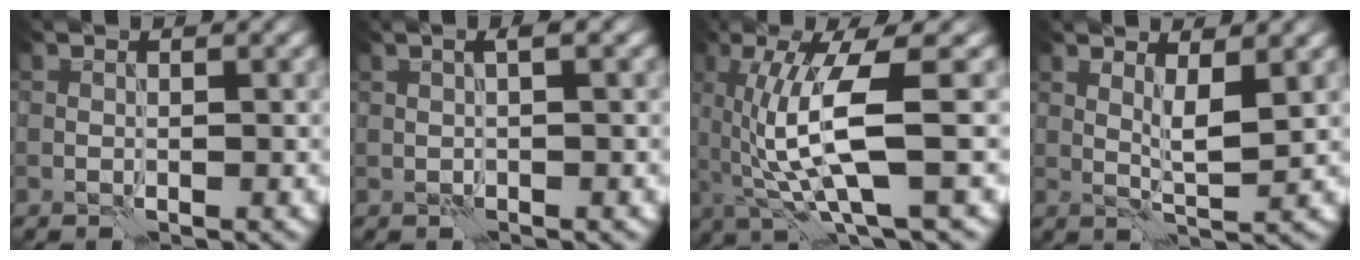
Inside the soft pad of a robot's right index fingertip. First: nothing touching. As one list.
[{"total": 1.3, "force": [0.4, 0.0, 1.2], "torque": [-0.025, 0.007, 0.004]}, {"total": 7.5, "force": [-0.1, 1.5, 7.3], "torque": [-0.147, -0.007, 0.006]}, {"total": 2.2, "force": [0.9, 0.3, 2.0], "torque": [-0.034, -0.008, 0.017]}]